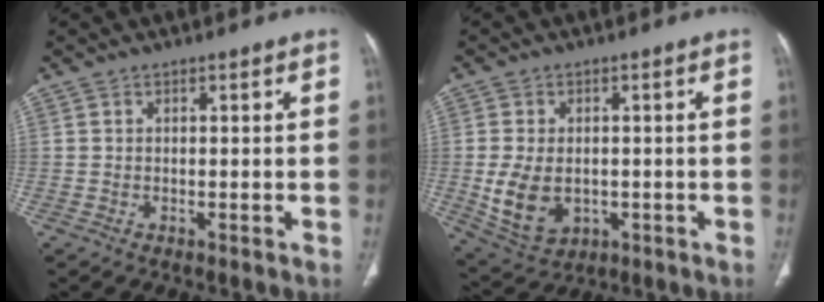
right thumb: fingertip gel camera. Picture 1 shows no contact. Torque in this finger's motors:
{"motor_torque": [-0.77, 0.68, 0.60, 0.55, 0.28]}